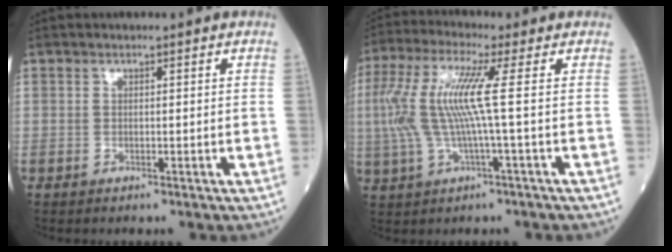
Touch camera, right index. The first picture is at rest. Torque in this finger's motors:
{"motor_torque": [1.84, 0.07, 0.94, 0.21]}